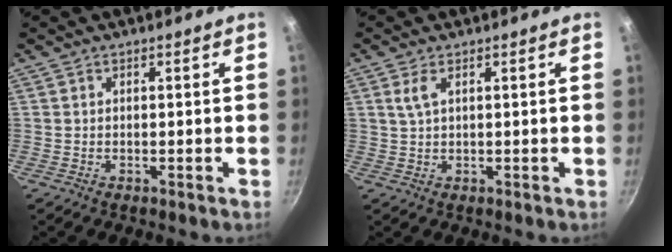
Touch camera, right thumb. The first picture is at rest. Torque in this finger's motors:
{"motor_torque": [-0.58, 0.27, 0.28, -0.27, -0.02]}